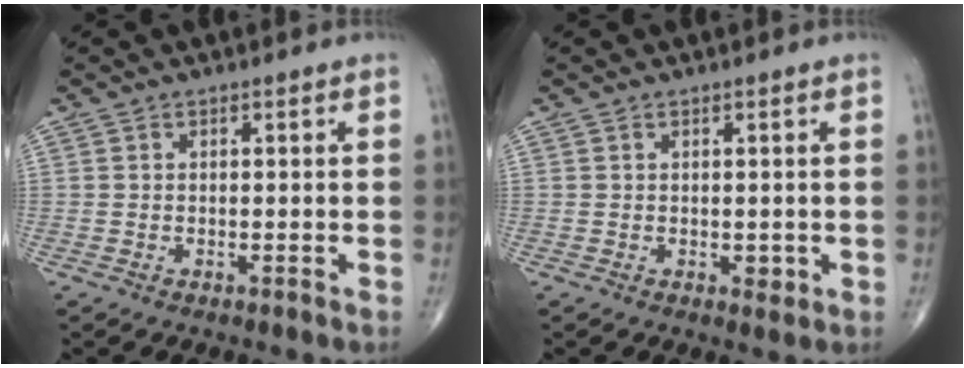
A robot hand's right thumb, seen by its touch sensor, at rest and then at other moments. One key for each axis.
{"total": 1.4, "fx": 0.0, "fy": 0.9, "fz": 1.1, "tx": -0.010, "ty": -0.003, "tz": 0.002}